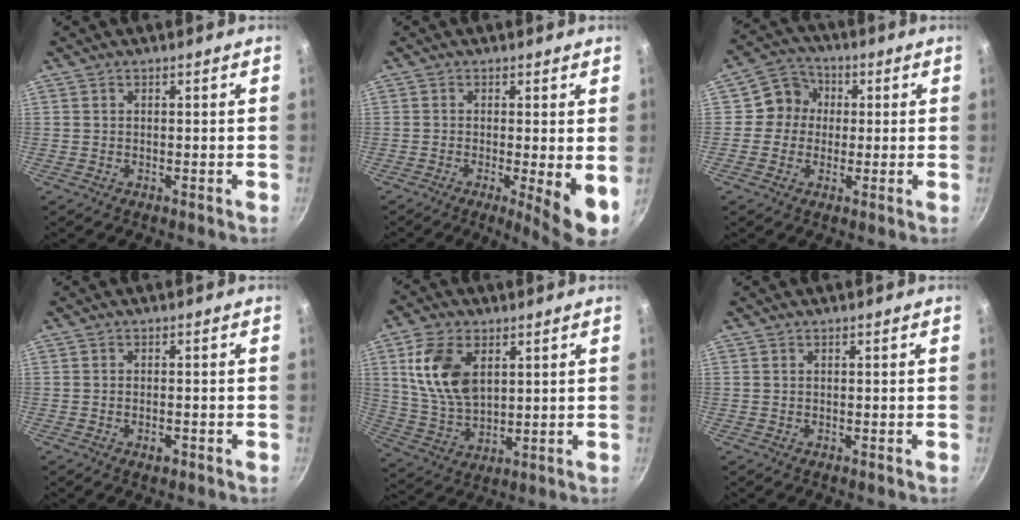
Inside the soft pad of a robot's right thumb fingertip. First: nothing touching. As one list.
[{"total": 7.2, "force": [-1.1, 1.2, 7.0], "torque": [-0.096, -0.013, -0.013]}, {"total": 7.1, "force": [0.4, 6.8, 2.0], "torque": [0.010, 0.017, -0.010]}, {"total": 1.8, "force": [-0.9, 0.9, 1.3], "torque": [-0.022, 0.004, -0.015]}, {"total": 13.3, "force": [4.2, 8.0, 9.7], "torque": [-0.175, -0.021, 0.090]}, {"total": 0.0}]